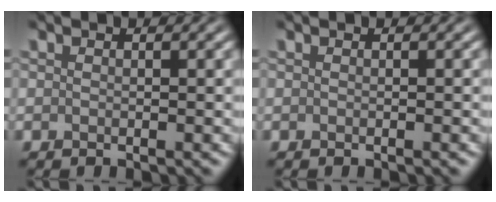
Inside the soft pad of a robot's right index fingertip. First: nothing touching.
{"total": 0.6, "force": [-0.2, 0.1, 0.5], "torque": [-0.003, 0.002, -0.003]}